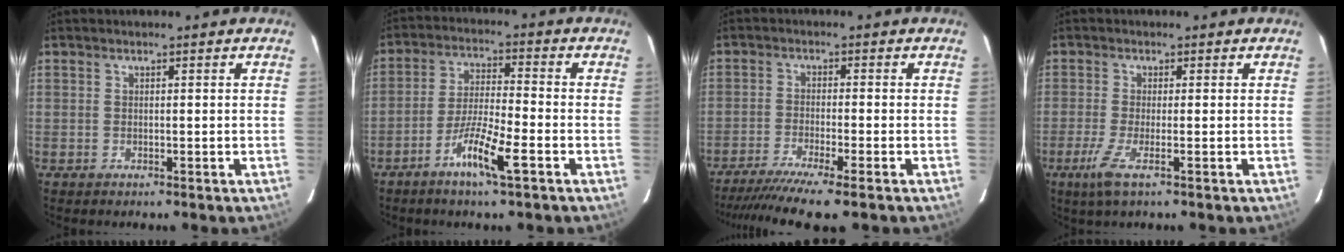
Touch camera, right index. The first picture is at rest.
{"total": 8.3, "force": [-4.4, 0.3, 7.0], "torque": [-0.133, -0.006, -0.083]}
{"total": 10.7, "force": [-8.7, -0.7, 6.3], "torque": [-0.089, -0.027, -0.136]}
{"total": 4.0, "force": [-1.9, 0.2, 3.5], "torque": [-0.073, -0.013, -0.040]}